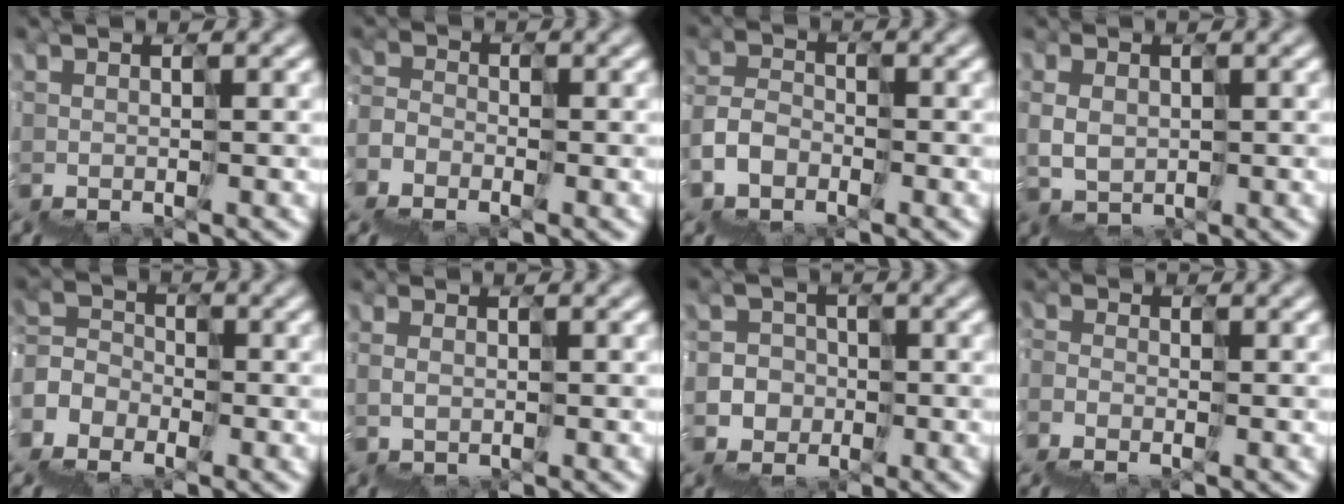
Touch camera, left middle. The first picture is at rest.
{"total": 5.5, "force": [-4.9, 1.6, -2.0], "torque": [0.045, -0.001, -0.077]}
{"total": 3.4, "force": [-2.6, 0.7, -2.0], "torque": [0.040, 0.009, -0.057]}
{"total": 1.7, "force": [0.2, 1.7, 0.1], "torque": [0.016, 0.013, 0.013]}
{"total": 6.2, "force": [-5.2, 3.0, -1.8], "torque": [0.041, -0.003, -0.093]}
{"total": 0.8, "force": [-0.5, 0.6, -0.4], "torque": [0.021, 0.002, -0.005]}
{"total": 4.9, "force": [-2.1, 4.3, -1.1], "torque": [0.031, 0.006, -0.050]}
{"total": 3.5, "force": [-3.2, 1.4, 0.0], "torque": [0.010, -0.007, -0.054]}